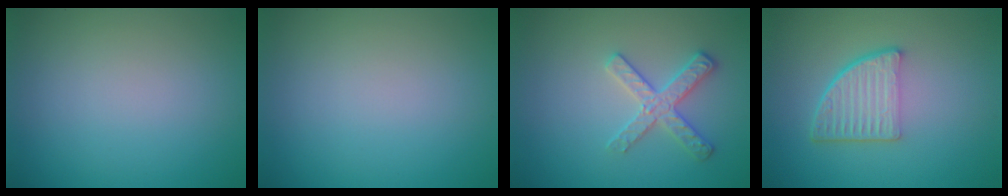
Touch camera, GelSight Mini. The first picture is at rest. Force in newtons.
{"total": 0.0}
{"total": 2.7, "press": 2.6, "slide": 0.5}
{"total": 4.9, "press": 3.3, "slide": 3.6}